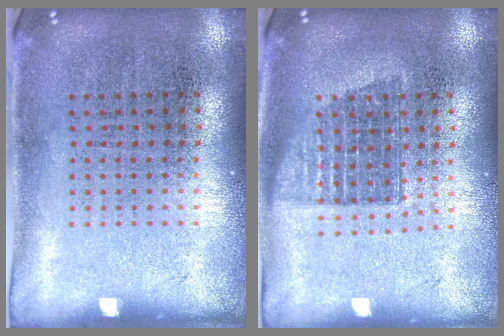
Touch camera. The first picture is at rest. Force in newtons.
{"total": 1.4, "press": 1.2, "slide": 0.8}